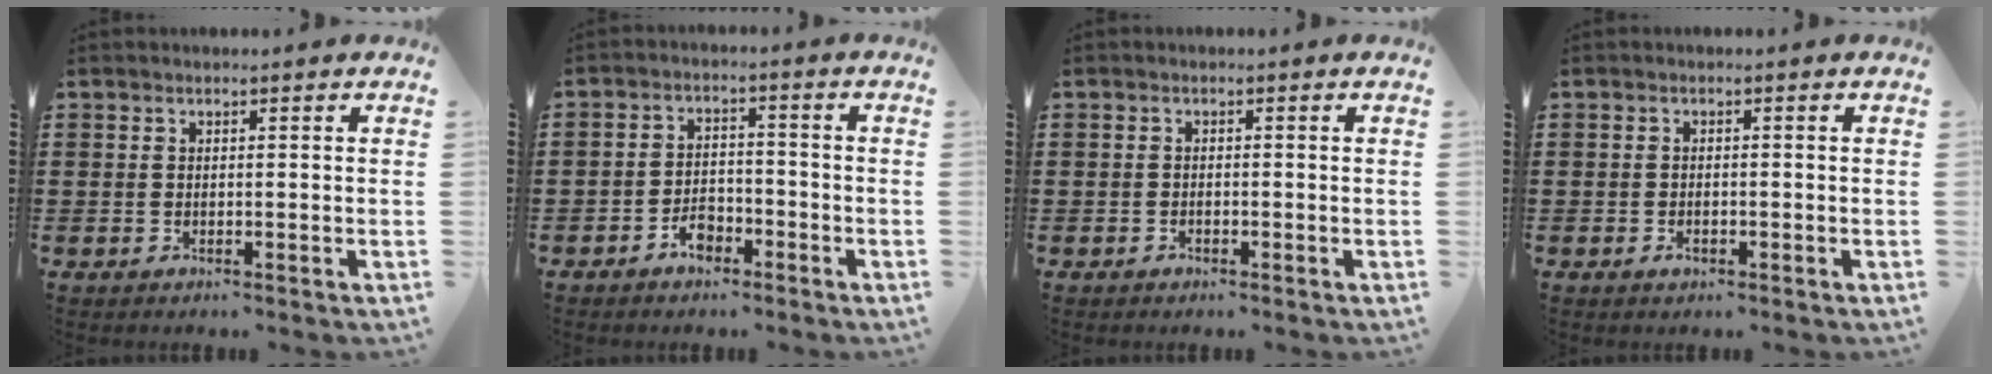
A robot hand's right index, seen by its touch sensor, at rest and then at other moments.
{"total": 3.8, "force": [-2.7, 1.9, 1.8], "torque": [-0.039, 0.005, -0.054]}
{"total": 0.5, "force": [-0.4, 0.2, 0.2], "torque": [-0.006, -0.001, -0.008]}
{"total": 0.9, "force": [-0.5, 0.6, 0.6], "torque": [-0.012, -0.002, -0.008]}